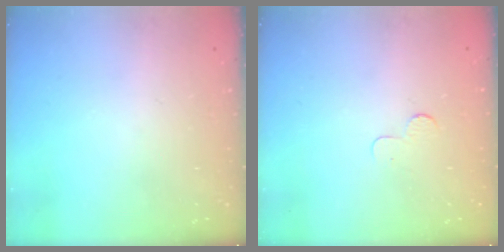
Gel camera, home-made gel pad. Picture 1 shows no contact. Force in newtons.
{"total": 2.3, "press": 2.3, "slide": 0.2}